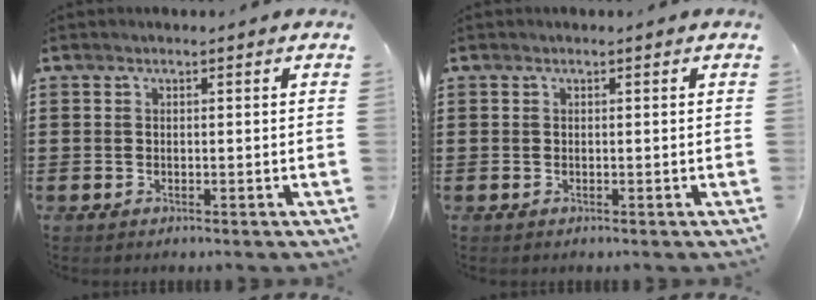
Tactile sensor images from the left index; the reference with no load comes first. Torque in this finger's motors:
{"motor_torque": [0.13, -0.02, 0.00, 0.01]}